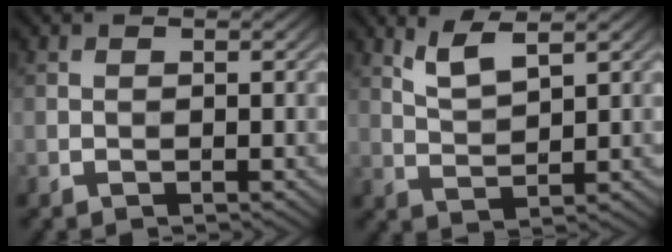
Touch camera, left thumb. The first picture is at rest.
{"total": 4.2, "force": [2.8, 1.0, 2.9], "torque": [-0.072, -0.002, 0.062]}